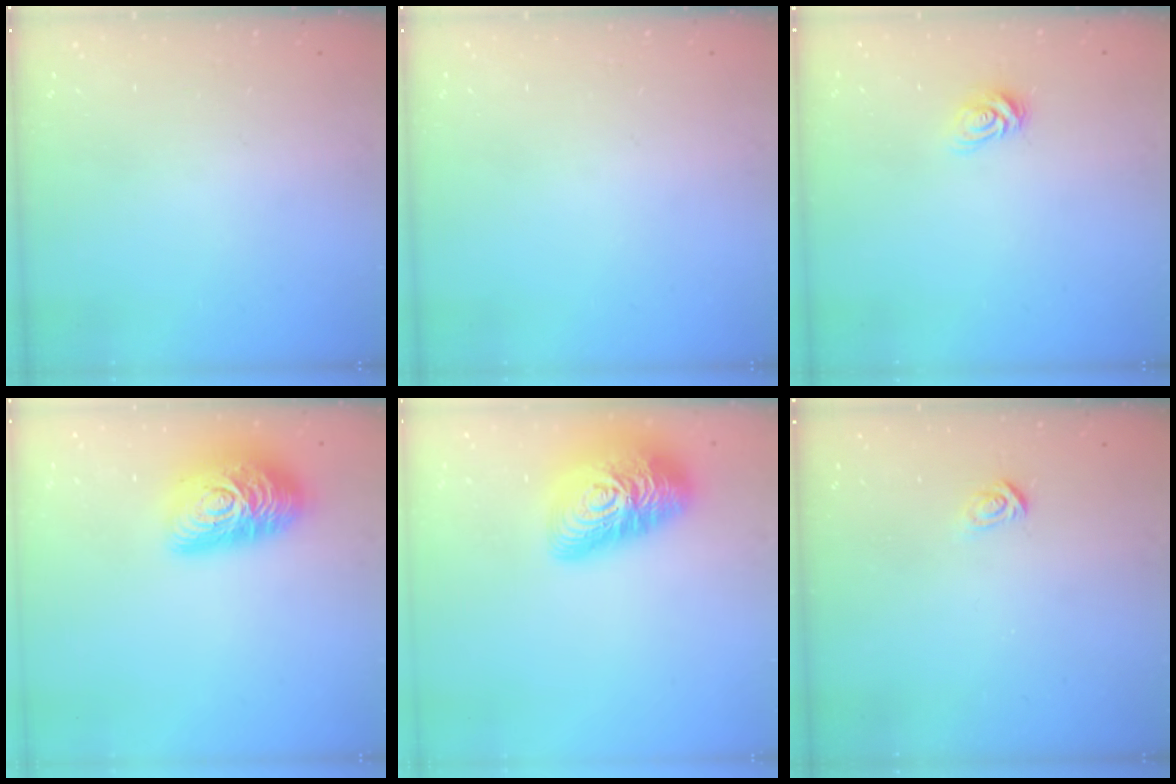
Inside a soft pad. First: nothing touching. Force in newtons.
{"total": 0.0}
{"total": 6.7, "press": 6.7, "slide": 0.4}
{"total": 17.2, "press": 17.2, "slide": 0.8}
{"total": 23.0, "press": 23.0, "slide": 1.5}
{"total": 3.0, "press": 2.9, "slide": 0.4}